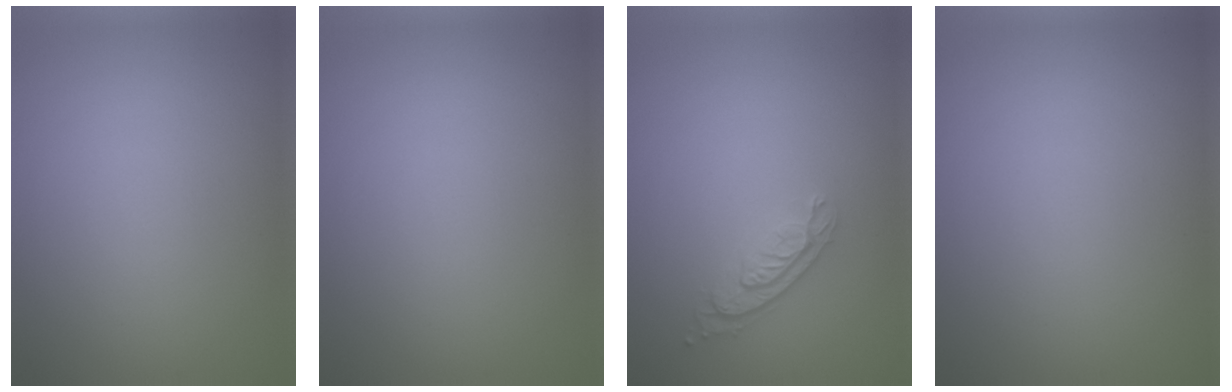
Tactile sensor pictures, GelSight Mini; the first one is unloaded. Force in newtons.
{"total": 0.0}
{"total": 2.1, "press": 1.8, "slide": 1.1}
{"total": 0.0}